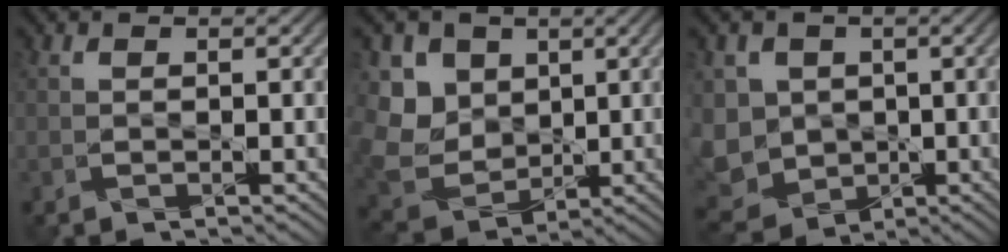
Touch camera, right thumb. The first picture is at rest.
{"total": 7.7, "force": [2.4, 6.6, 3.2], "torque": [-0.116, -0.008, 0.049]}
{"total": 6.8, "force": [-0.3, 6.1, 2.9], "torque": [-0.095, -0.013, -0.015]}